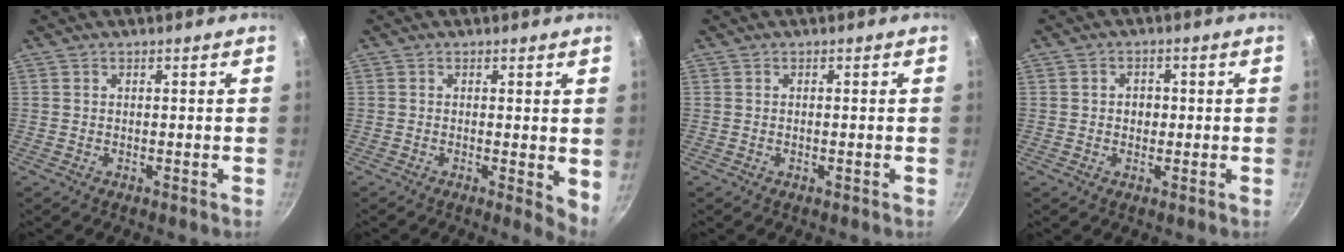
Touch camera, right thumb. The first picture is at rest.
{"total": 3.8, "force": [0.1, 1.2, 3.6], "torque": [-0.045, -0.010, -0.001]}
{"total": 0.6, "force": [-0.2, 0.1, 0.5], "torque": [-0.009, 0.001, -0.004]}
{"total": 2.8, "force": [0.0, 2.3, 1.5], "torque": [-0.008, 0.003, -0.003]}